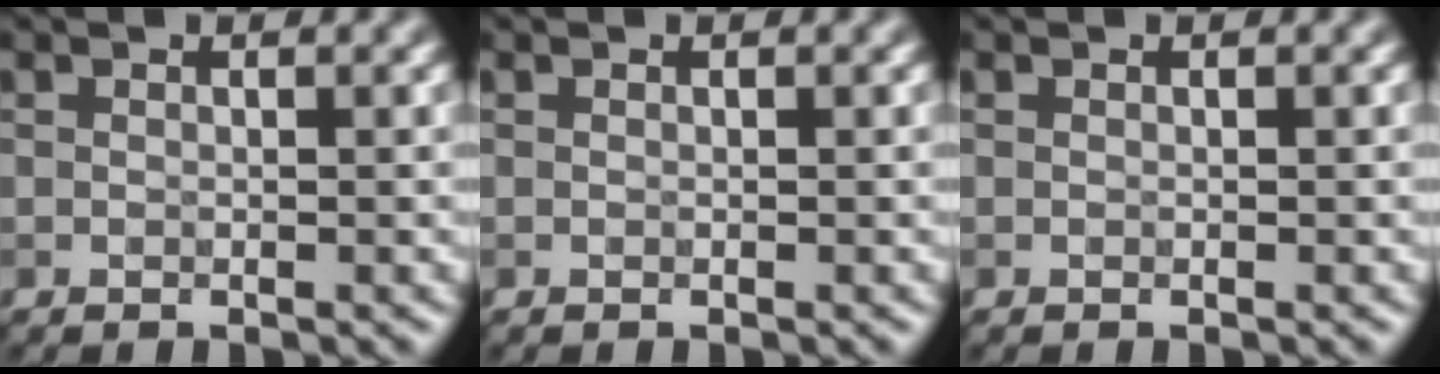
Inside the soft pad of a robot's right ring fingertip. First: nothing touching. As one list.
[{"total": 0.0}, {"total": 0.0}]